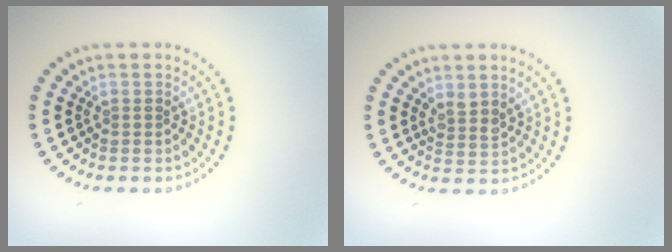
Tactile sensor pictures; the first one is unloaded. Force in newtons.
{"total": 1.4, "press": 1.1, "slide": 0.9}